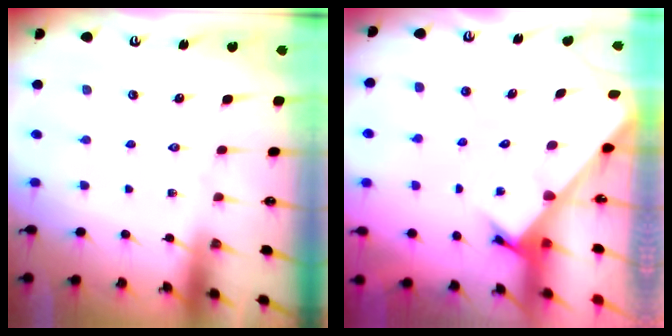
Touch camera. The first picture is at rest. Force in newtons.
{"total": 2.3, "press": 2.3, "slide": 0.2}